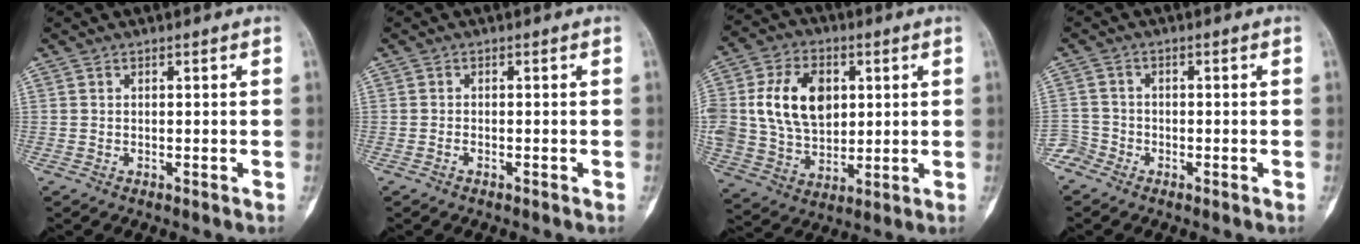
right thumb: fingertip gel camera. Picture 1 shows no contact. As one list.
[{"total": 0.7, "force": [-0.4, 0.4, 0.3], "torque": [-0.005, 0.003, -0.009]}, {"total": 15.9, "force": [3.1, 11.2, 10.8], "torque": [-0.167, -0.001, 0.065]}, {"total": 3.2, "force": [-2.5, 2.0, -0.1], "torque": [0.010, 0.006, -0.059]}]